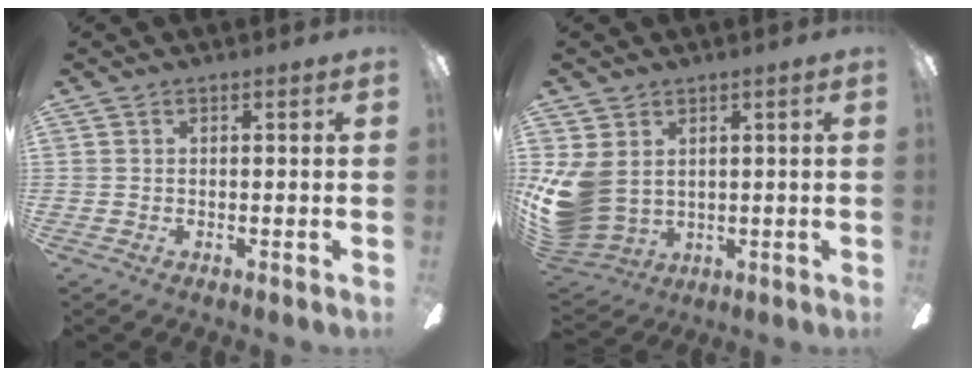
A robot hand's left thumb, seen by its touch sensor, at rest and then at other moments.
{"total": 10.8, "force": [1.2, 8.6, 6.5], "torque": [-0.172, -0.008, 0.027]}